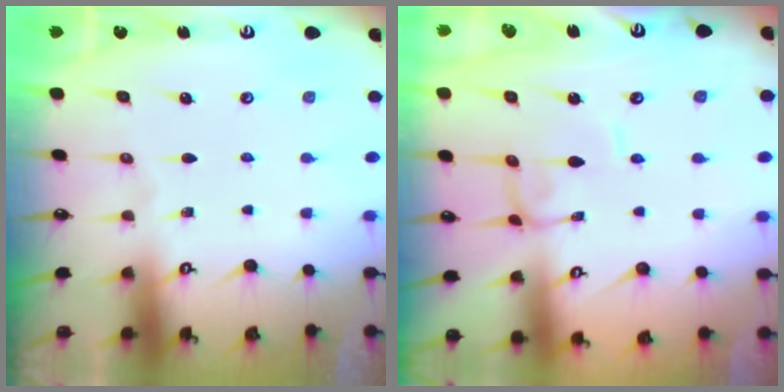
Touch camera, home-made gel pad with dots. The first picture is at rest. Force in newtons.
{"total": 0.9, "press": 0.9, "slide": 0.4}